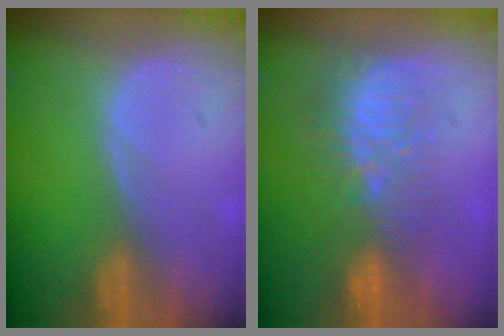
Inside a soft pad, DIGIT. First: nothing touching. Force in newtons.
{"total": 9.2, "press": 8.6, "slide": 3.2}